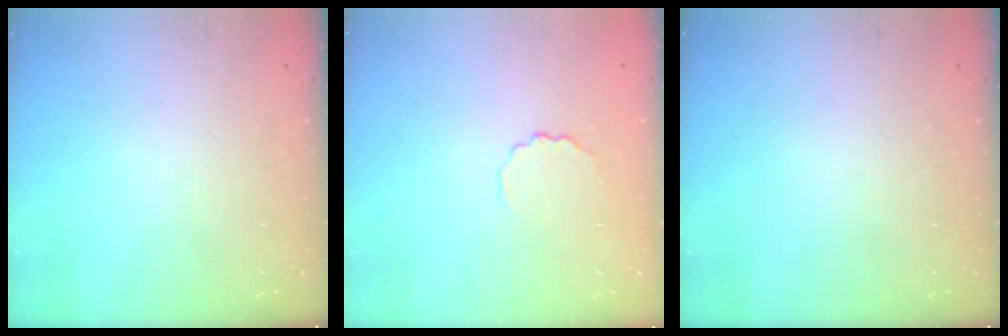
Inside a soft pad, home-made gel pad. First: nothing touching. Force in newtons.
{"total": 2.8, "press": 2.6, "slide": 1.1}
{"total": 0.0}